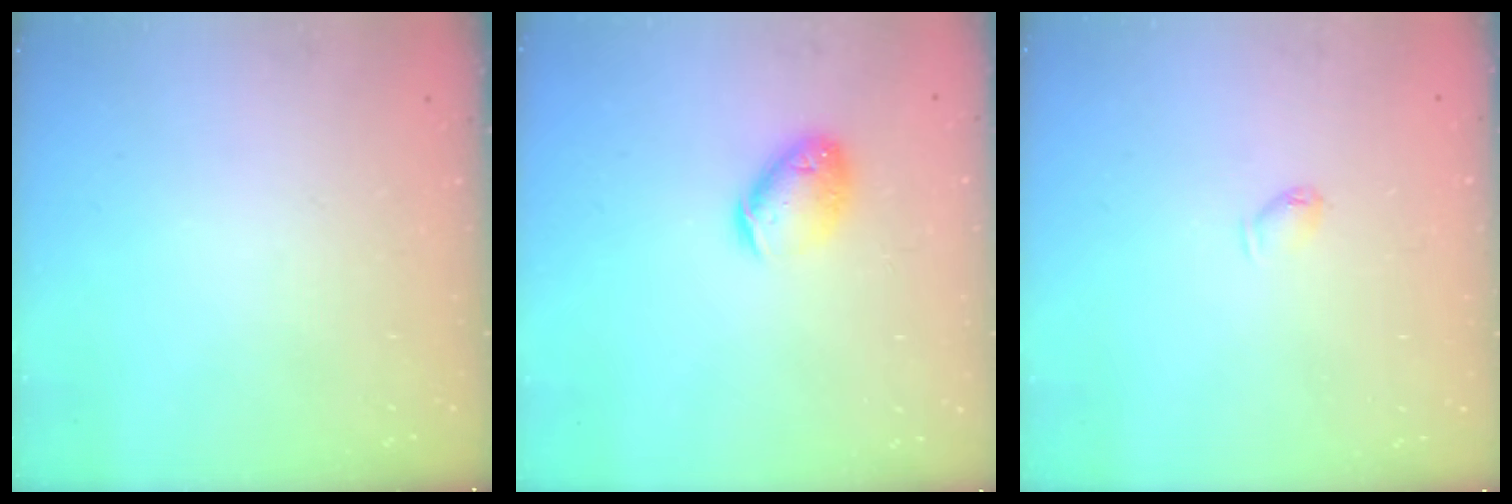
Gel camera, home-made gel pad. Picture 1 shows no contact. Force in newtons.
{"total": 10.2, "press": 10.1, "slide": 1.5}
{"total": 4.4, "press": 4.4, "slide": 0.8}